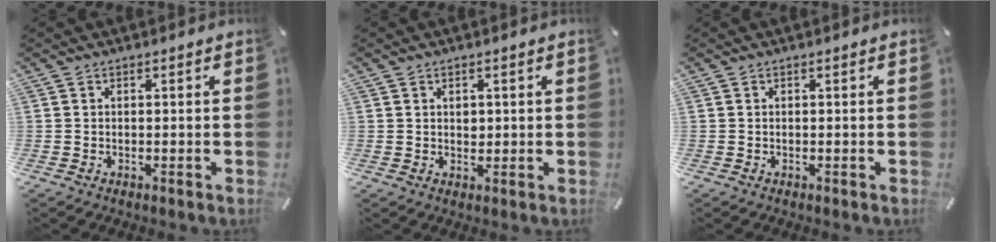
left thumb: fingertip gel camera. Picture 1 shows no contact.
{"total": 1.5, "force": [0.4, 1.2, 0.8], "torque": [-0.009, 0.001, 0.005]}
{"total": 0.0}